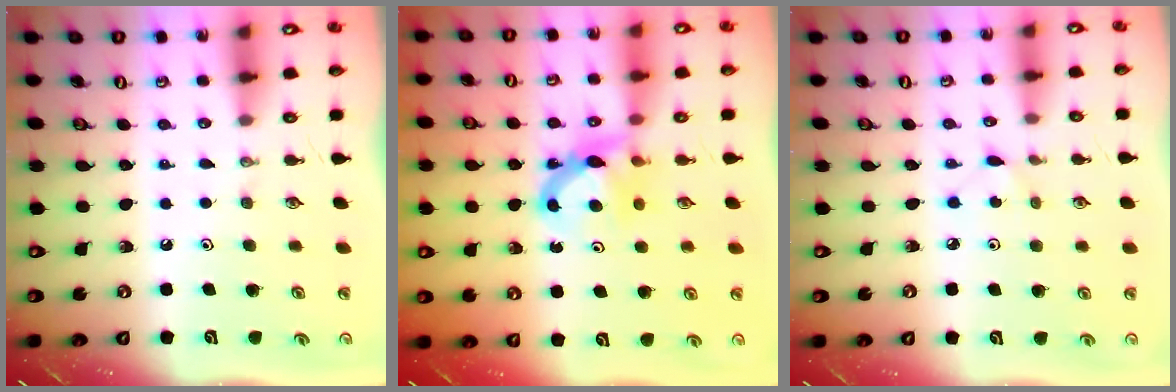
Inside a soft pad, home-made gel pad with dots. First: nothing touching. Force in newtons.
{"total": 7.8, "press": 7.8, "slide": 0.1}
{"total": 2.5, "press": 2.5, "slide": 0.3}